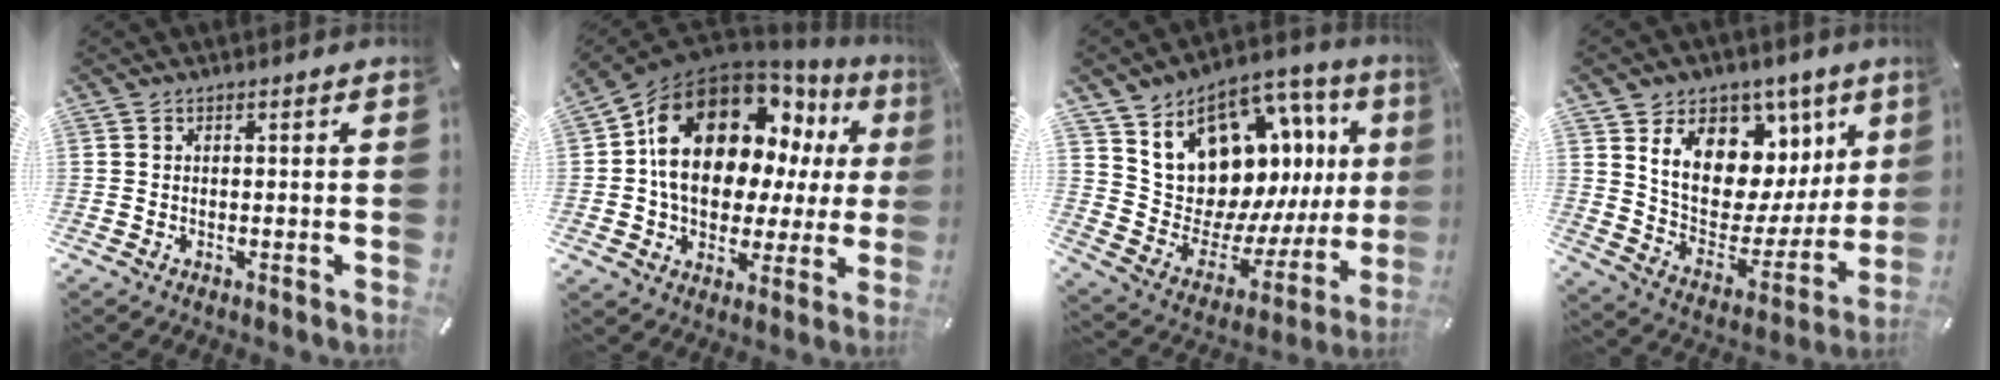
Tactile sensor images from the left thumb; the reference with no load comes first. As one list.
[{"total": 19.9, "force": [7.1, 13.3, 12.9], "torque": [-0.222, -0.043, 0.121]}, {"total": 16.1, "force": [9.9, 10.7, 6.9], "torque": [-0.091, -0.109, 0.190]}, {"total": 15.7, "force": [8.0, 11.1, 7.7], "torque": [-0.115, -0.078, 0.144]}]